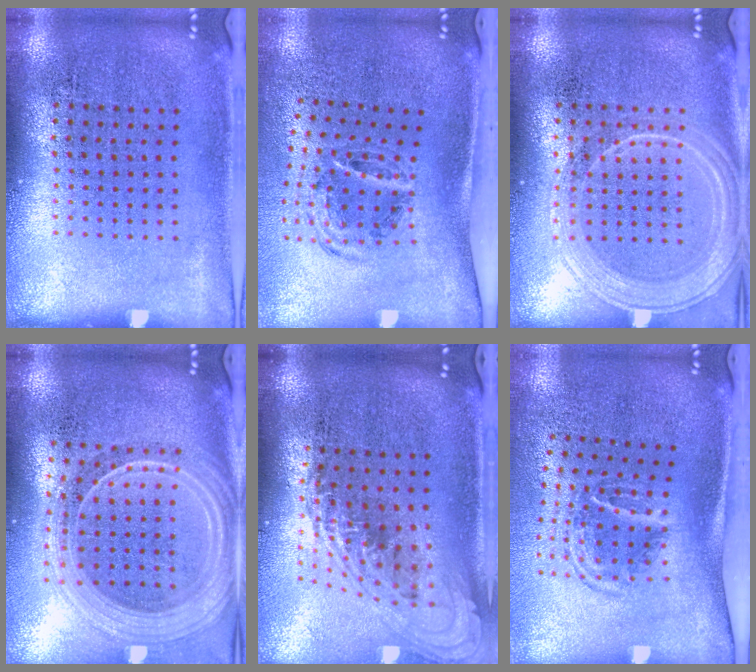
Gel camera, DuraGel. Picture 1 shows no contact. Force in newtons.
{"total": 1.2, "press": 1.0, "slide": 0.6}
{"total": 1.8, "press": 1.8, "slide": 0.2}
{"total": 2.5, "press": 2.1, "slide": 1.3}
{"total": 2.2, "press": 1.6, "slide": 1.5}
{"total": 1.8, "press": 1.1, "slide": 1.5}